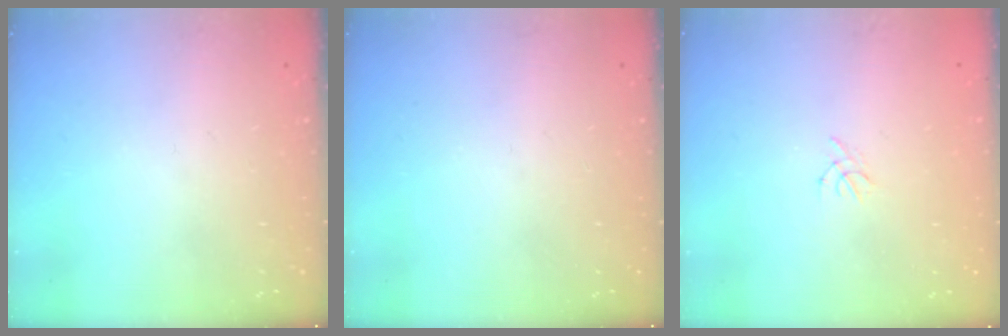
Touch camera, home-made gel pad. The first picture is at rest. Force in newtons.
{"total": 0.0}
{"total": 1.3, "press": 1.2, "slide": 0.4}